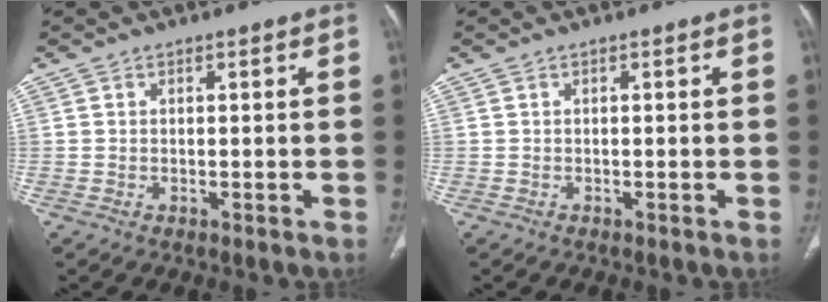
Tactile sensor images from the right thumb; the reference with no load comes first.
{"total": 0.0}